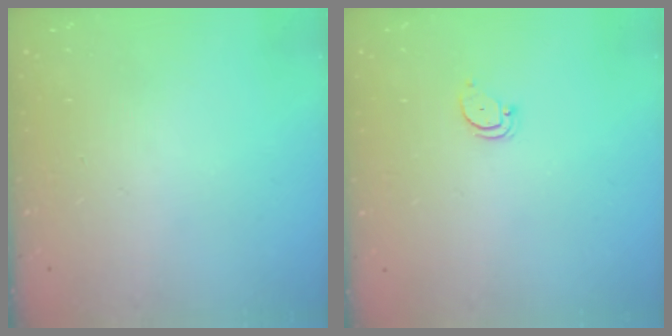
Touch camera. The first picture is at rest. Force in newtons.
{"total": 2.6, "press": 2.6, "slide": 0.0}